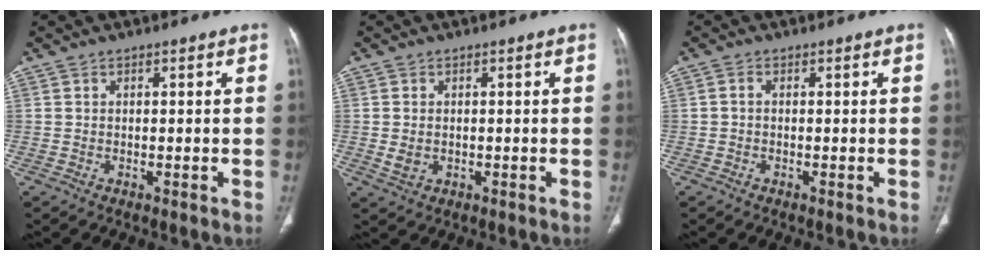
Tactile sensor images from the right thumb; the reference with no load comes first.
{"total": 2.4, "force": [-0.1, 1.8, 1.6], "torque": [-0.031, -0.002, 0.004]}
{"total": 0.7, "force": [-0.1, 0.5, 0.5], "torque": [-0.008, 0.001, -0.005]}